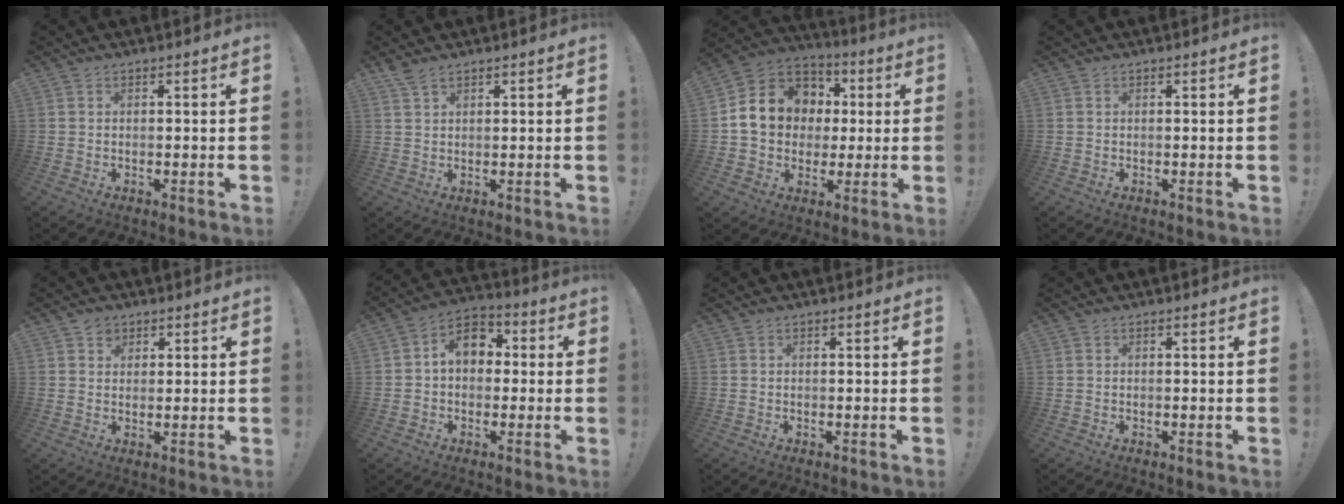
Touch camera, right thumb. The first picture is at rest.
{"total": 3.2, "force": [2.7, 0.7, 1.5], "torque": [-0.027, -0.014, 0.049]}
{"total": 15.1, "force": [2.5, 13.0, 7.3], "torque": [-0.096, 0.001, 0.061]}
{"total": 0.0}
{"total": 2.7, "force": [1.8, 1.9, 0.4], "torque": [0.010, -0.012, 0.029]}
{"total": 9.3, "force": [1.3, 6.8, 6.2], "torque": [-0.095, 0.016, 0.028]}
{"total": 0.0}
{"total": 0.0}